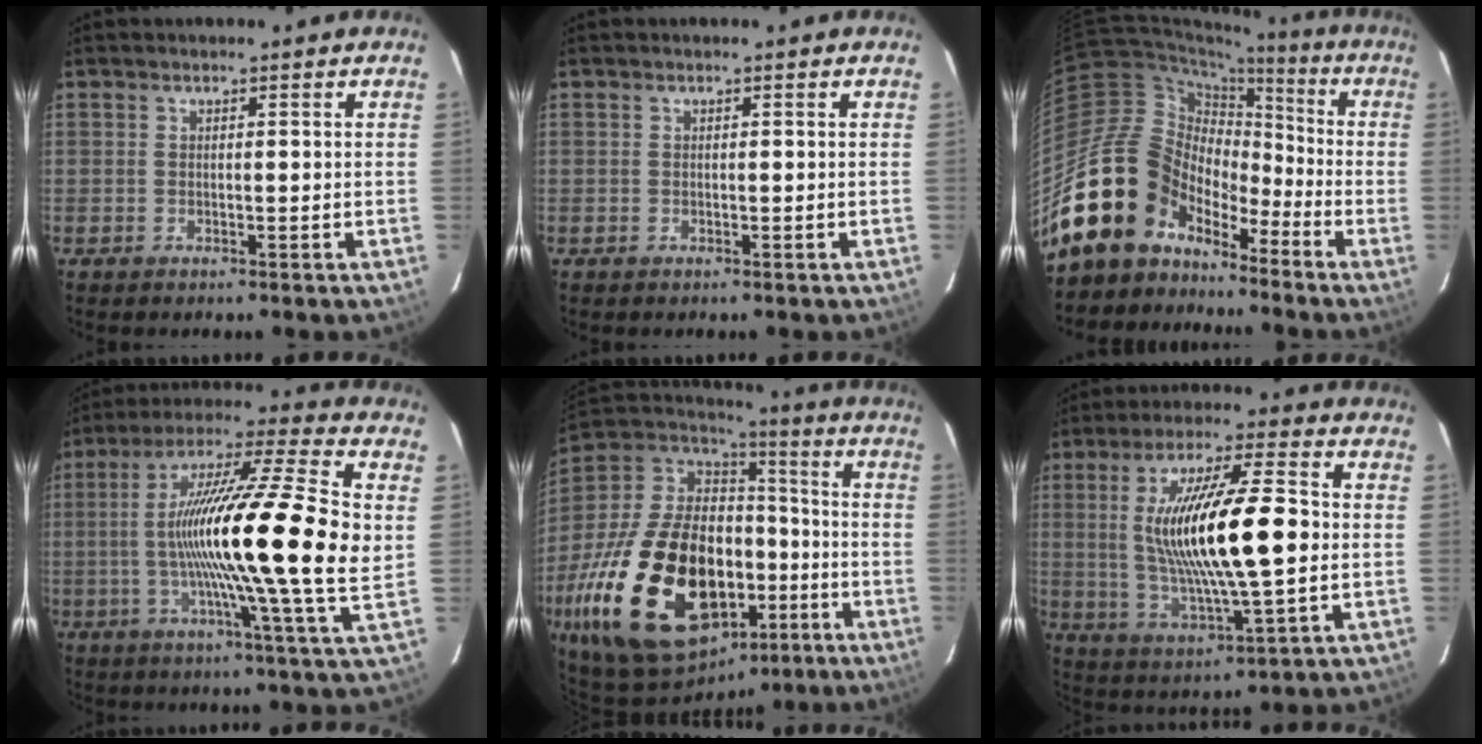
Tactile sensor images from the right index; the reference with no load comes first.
{"total": 0.0}
{"total": 17.0, "force": [-12.5, 10.4, 5.0], "torque": [-0.105, 0.034, -0.225]}
{"total": 23.7, "force": [1.2, -0.1, 23.7], "torque": [-0.400, 0.005, -0.001]}
{"total": 35.2, "force": [-14.6, 20.8, 24.3], "torque": [-0.498, -0.003, -0.223]}
{"total": 19.6, "force": [0.7, 3.7, 19.2], "torque": [-0.355, -0.004, 0.025]}